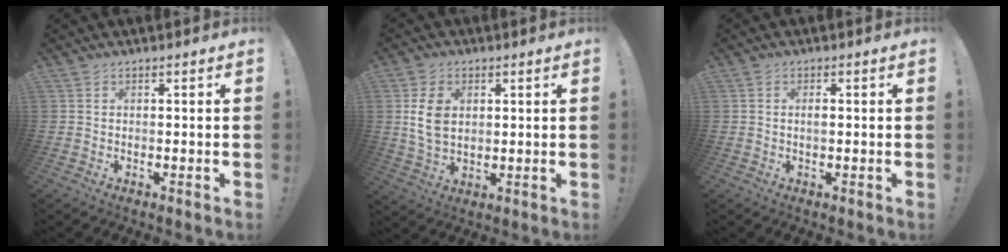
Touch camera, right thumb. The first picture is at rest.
{"total": 9.0, "force": [1.9, 6.3, 6.1], "torque": [-0.114, 0.001, 0.034]}
{"total": 1.1, "force": [-0.2, 0.3, 1.0], "torque": [-0.016, 0.000, -0.004]}